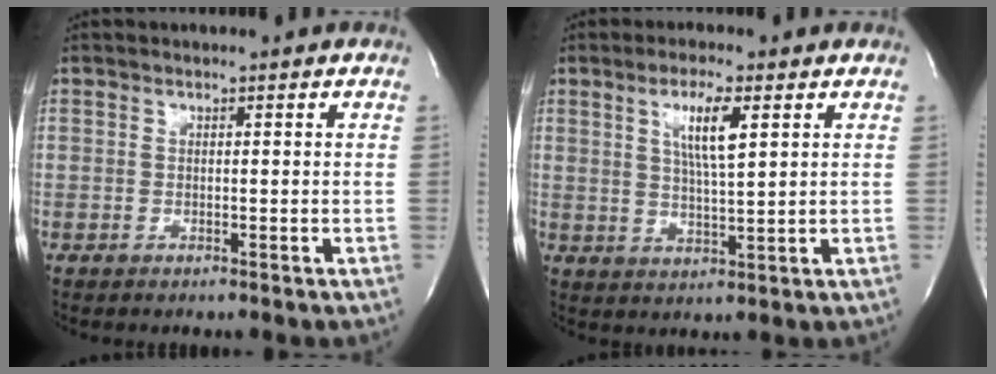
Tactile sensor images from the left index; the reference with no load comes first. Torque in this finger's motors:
{"motor_torque": [0.96, -0.61, 0.44, 0.07]}